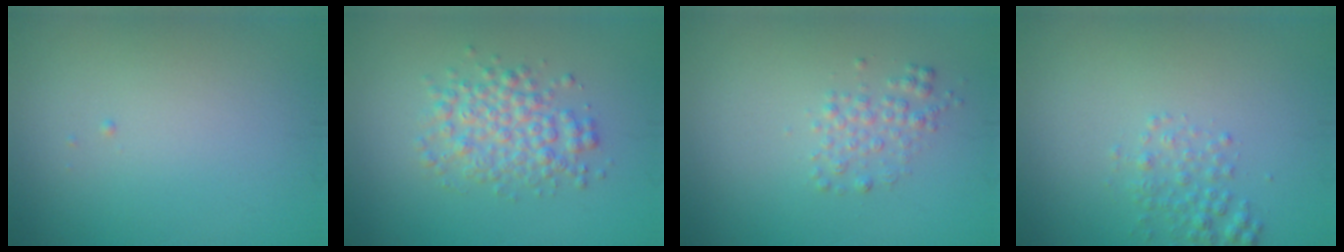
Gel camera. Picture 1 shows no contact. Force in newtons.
{"total": 3.7, "press": 3.7, "slide": 0.0}
{"total": 1.8, "press": 1.8, "slide": 0.0}
{"total": 1.7, "press": 1.7, "slide": 0.1}